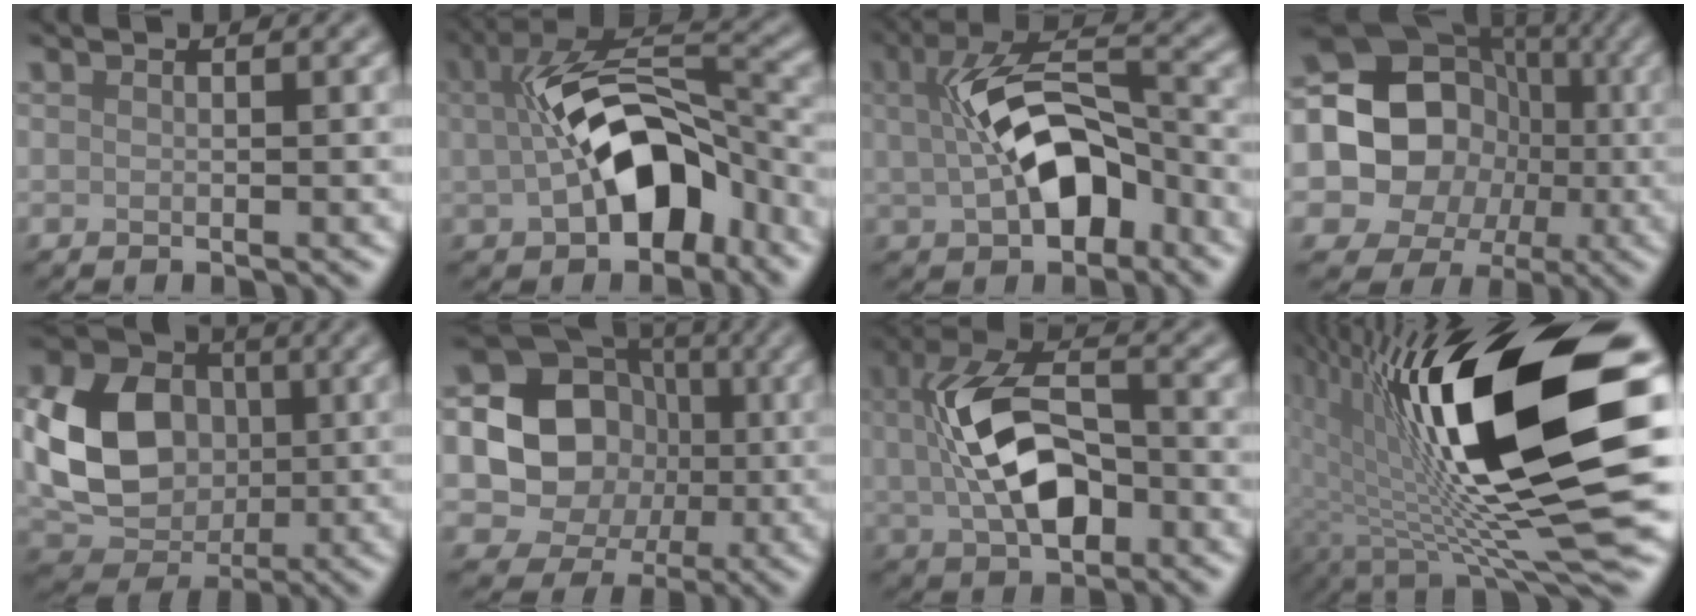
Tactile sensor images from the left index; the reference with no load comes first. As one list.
[{"total": 10.4, "force": [-1.2, 5.7, 8.6], "torque": [-0.142, 0.011, -0.018]}, {"total": 8.8, "force": [-0.3, 4.6, 7.5], "torque": [-0.134, 0.006, -0.006]}, {"total": 13.9, "force": [-0.7, 12.3, 6.4], "torque": [-0.099, 0.016, -0.042]}, {"total": 9.4, "force": [0.1, 7.5, 5.7], "torque": [-0.128, -0.003, 0.001]}, {"total": 11.6, "force": [0.7, 10.1, 5.6], "torque": [-0.077, 0.016, -0.015]}, {"total": 8.3, "force": [0.0, 4.7, 6.9], "torque": [-0.140, 0.006, -0.004]}, {"total": 17.5, "force": [2.3, 5.6, 16.4], "torque": [-0.270, -0.019, 0.041]}]